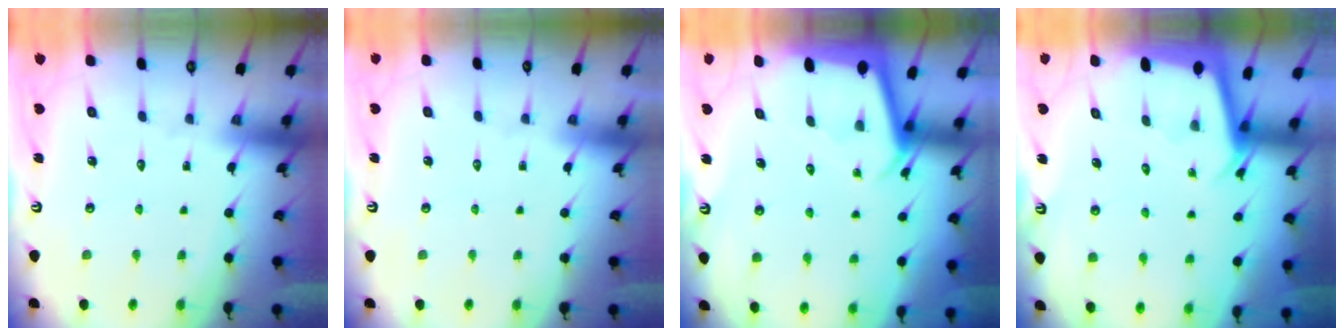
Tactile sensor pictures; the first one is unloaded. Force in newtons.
{"total": 0.0}
{"total": 2.4, "press": 2.4, "slide": 0.3}
{"total": 2.2, "press": 2.2, "slide": 0.1}